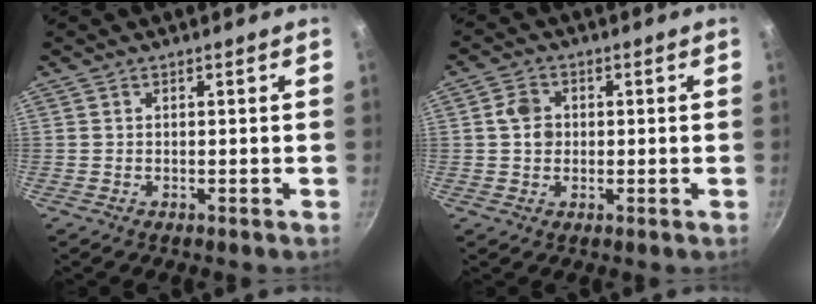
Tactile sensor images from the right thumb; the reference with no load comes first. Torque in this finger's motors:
{"motor_torque": [0.25, -0.09, -0.15, 0.43, -0.07]}